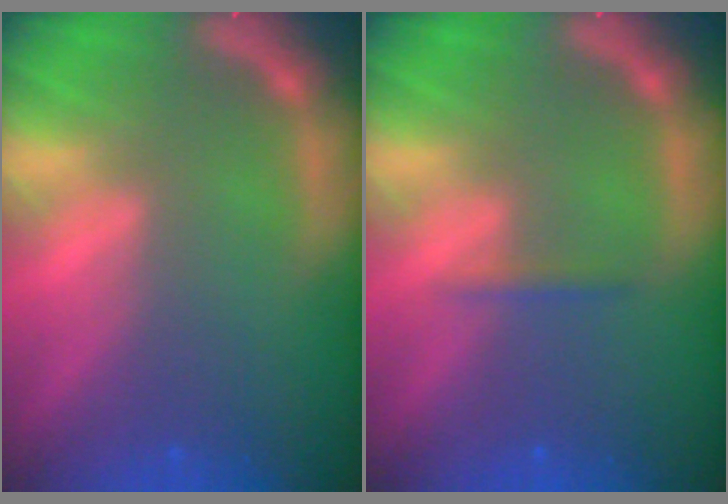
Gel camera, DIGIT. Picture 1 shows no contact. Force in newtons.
{"total": 0.9}